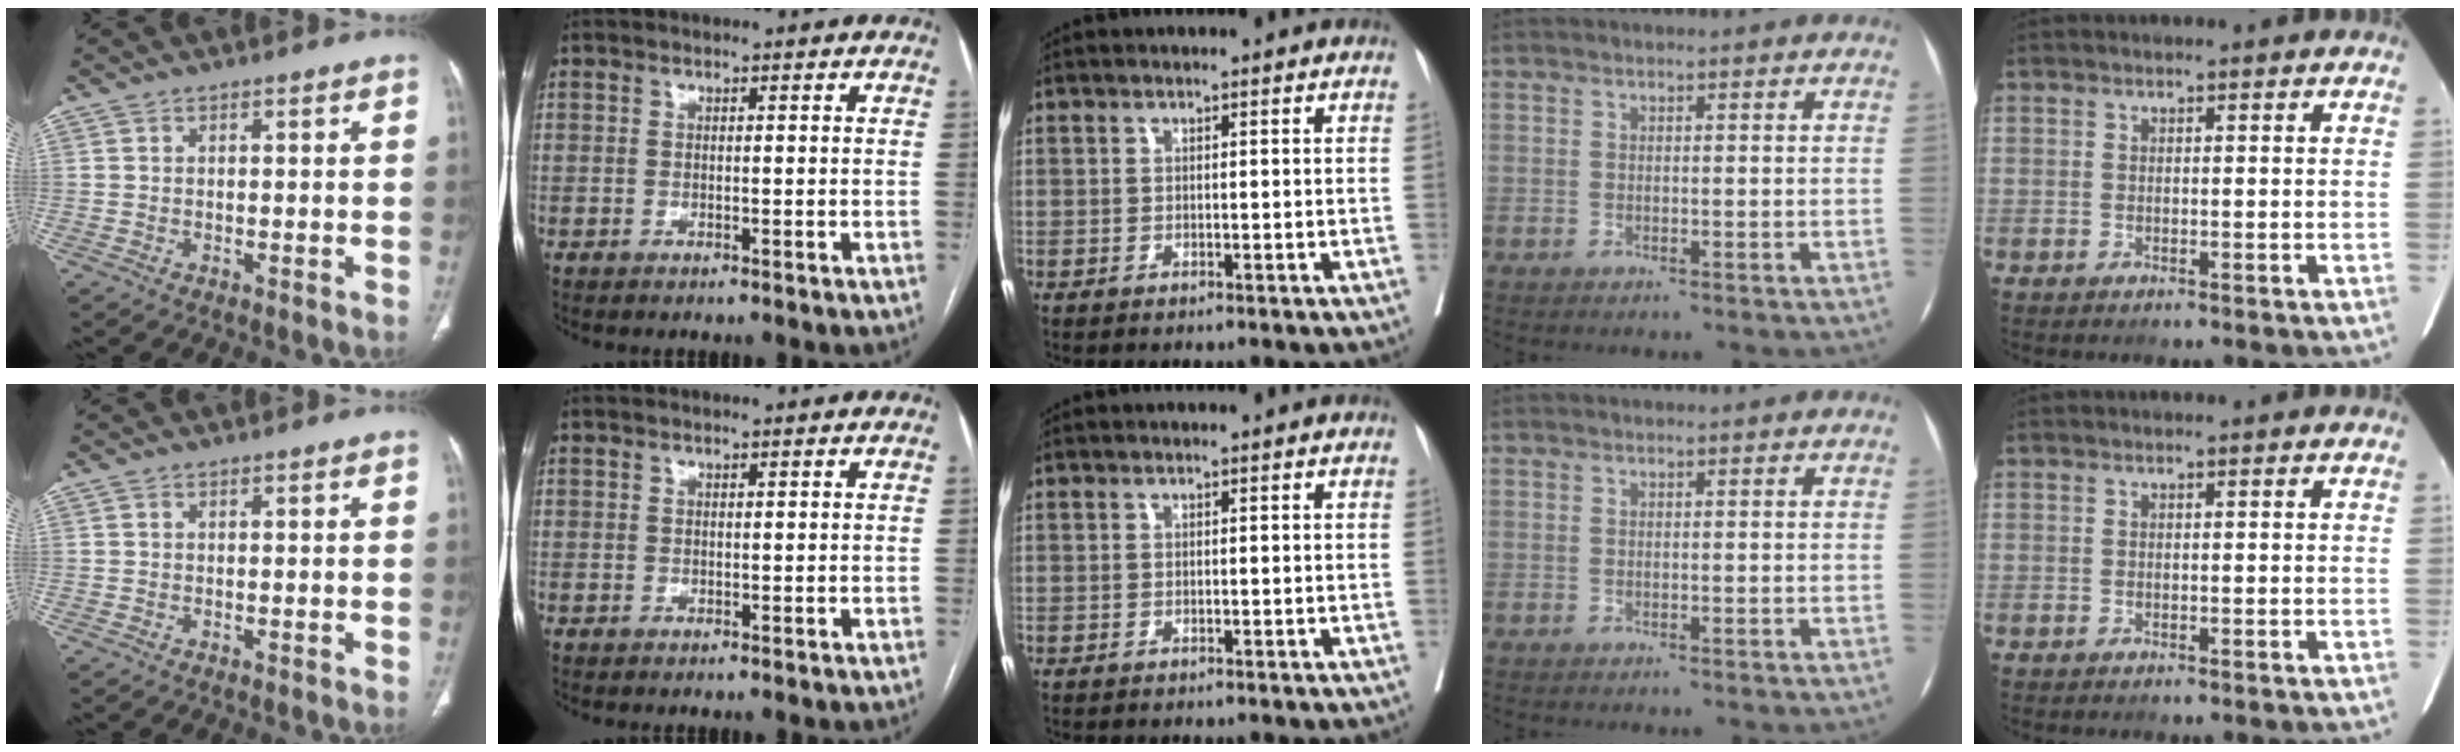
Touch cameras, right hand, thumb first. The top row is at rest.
{}